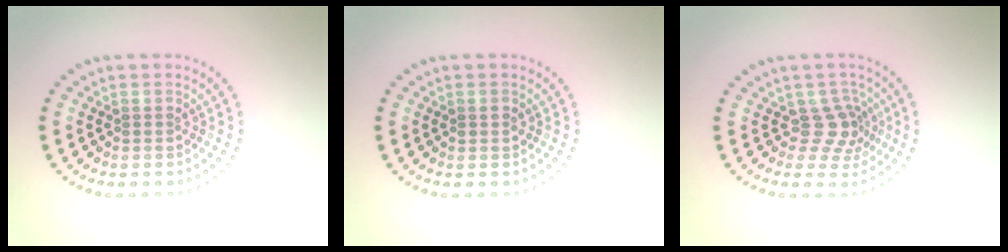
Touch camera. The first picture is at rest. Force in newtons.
{"total": 0.9, "press": 0.9, "slide": 0.3}
{"total": 2.8, "press": 2.0, "slide": 2.0}